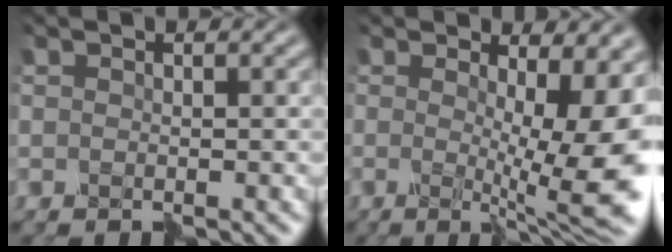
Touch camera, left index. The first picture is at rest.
{"total": 9.1, "force": [-0.2, 2.0, 8.9], "torque": [-0.116, -0.012, -0.003]}